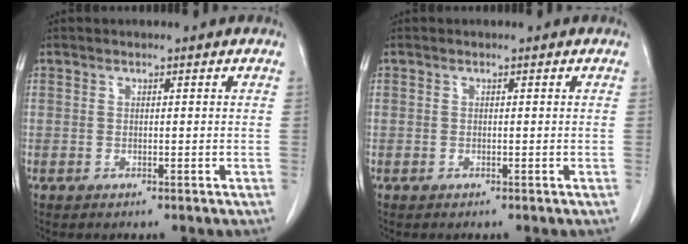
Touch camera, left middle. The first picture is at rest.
{"total": 0.0}